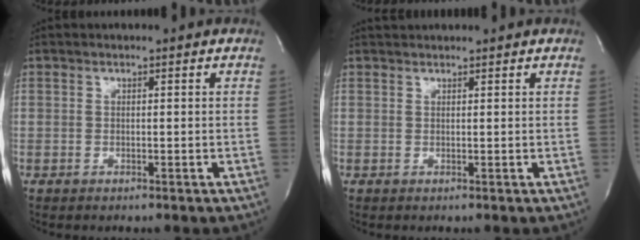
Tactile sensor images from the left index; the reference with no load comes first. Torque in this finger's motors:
{"motor_torque": [-0.19, -0.16, 0.00, 0.04]}